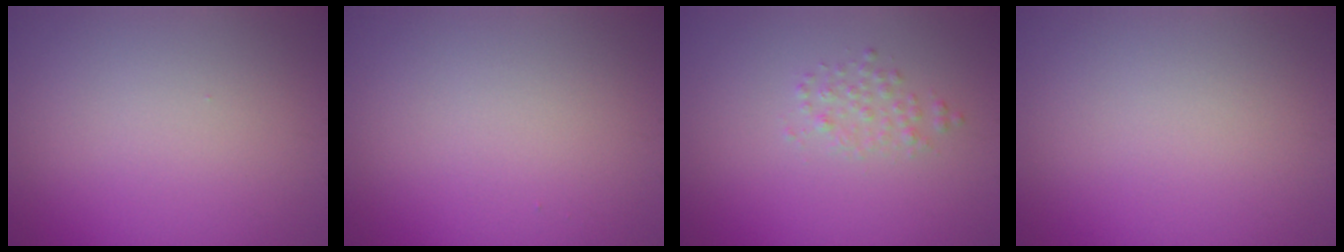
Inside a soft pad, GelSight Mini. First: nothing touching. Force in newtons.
{"total": 0.0}
{"total": 1.4, "press": 1.4, "slide": 0.0}
{"total": 0.0}